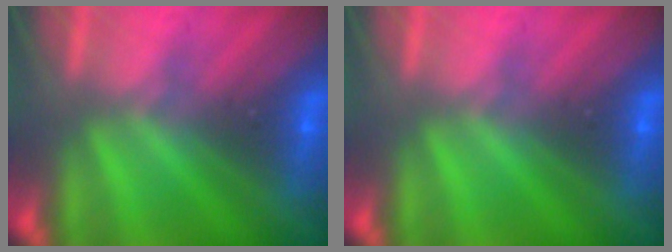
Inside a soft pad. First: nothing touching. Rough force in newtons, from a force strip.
{"total": 0.0}